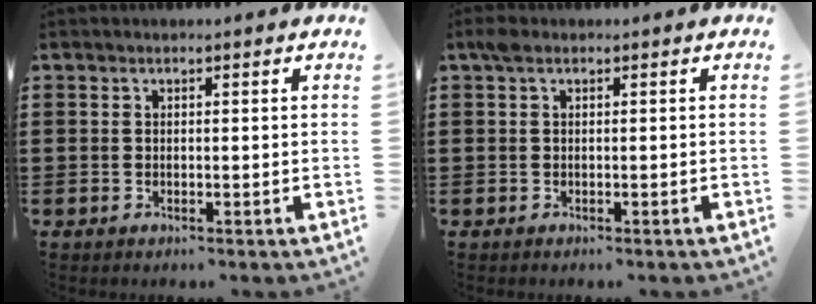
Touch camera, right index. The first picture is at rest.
{"total": 1.0, "force": [-0.1, 0.3, 0.9], "torque": [-0.020, 0.000, -0.002]}